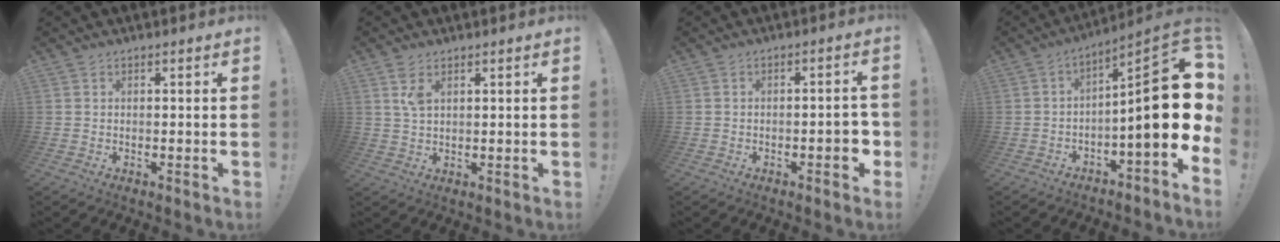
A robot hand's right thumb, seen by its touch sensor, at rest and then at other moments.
{"total": 4.0, "force": [1.9, 1.8, 3.1], "torque": [-0.053, -0.005, 0.032]}
{"total": 4.9, "force": [-1.7, 1.6, 4.3], "torque": [-0.049, 0.005, -0.027]}
{"total": 19.4, "force": [-0.7, 4.3, 19.0], "torque": [-0.277, 0.003, -0.013]}